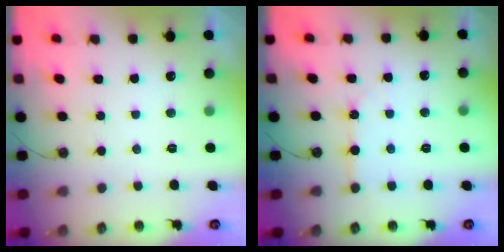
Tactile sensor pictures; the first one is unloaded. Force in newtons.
{"total": 4.9, "press": 4.9, "slide": 0.6}